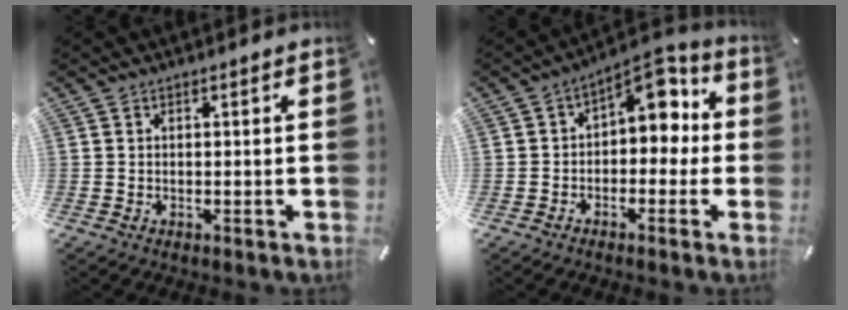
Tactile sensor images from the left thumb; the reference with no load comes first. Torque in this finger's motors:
{"motor_torque": [0.13, 0.58, 0.57, -0.49, 0.16]}